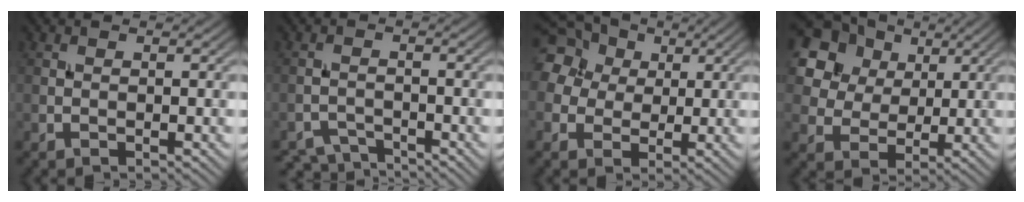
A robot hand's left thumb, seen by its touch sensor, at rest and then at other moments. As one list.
[{"total": 3.0, "force": [-2.8, 1.0, 0.8], "torque": [-0.015, -0.007, -0.053]}, {"total": 13.7, "force": [5.1, 11.0, 6.5], "torque": [-0.183, 0.035, 0.079]}, {"total": 15.0, "force": [7.3, 11.3, 6.5], "torque": [-0.206, 0.026, 0.167]}]